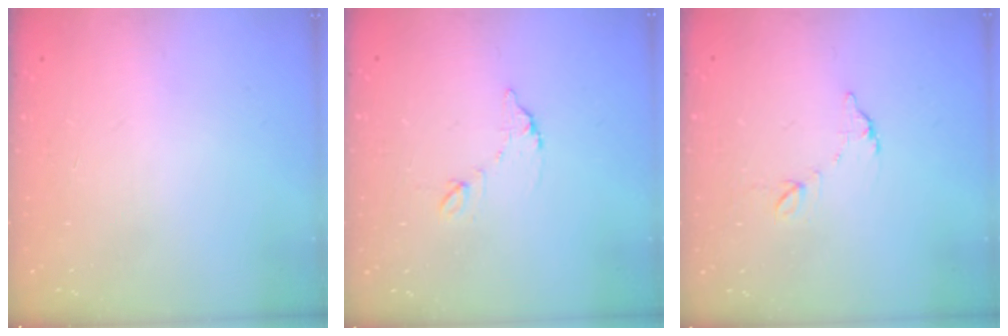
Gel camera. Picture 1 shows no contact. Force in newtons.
{"total": 7.3, "press": 7.3, "slide": 0.4}
{"total": 6.2, "press": 6.2, "slide": 0.4}